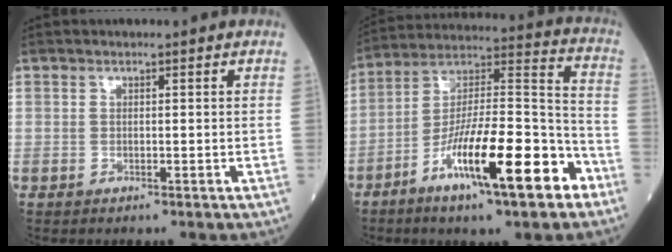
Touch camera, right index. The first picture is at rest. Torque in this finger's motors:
{"motor_torque": [1.24, -0.80, 1.06, 0.21]}